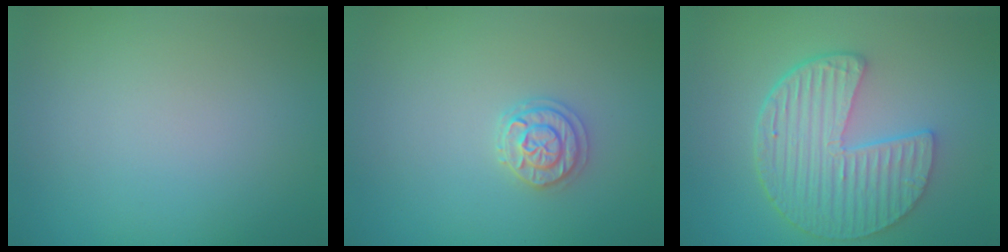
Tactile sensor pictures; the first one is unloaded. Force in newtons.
{"total": 2.1, "press": 2.1, "slide": 0.5}
{"total": 6.4, "press": 4.8, "slide": 4.2}